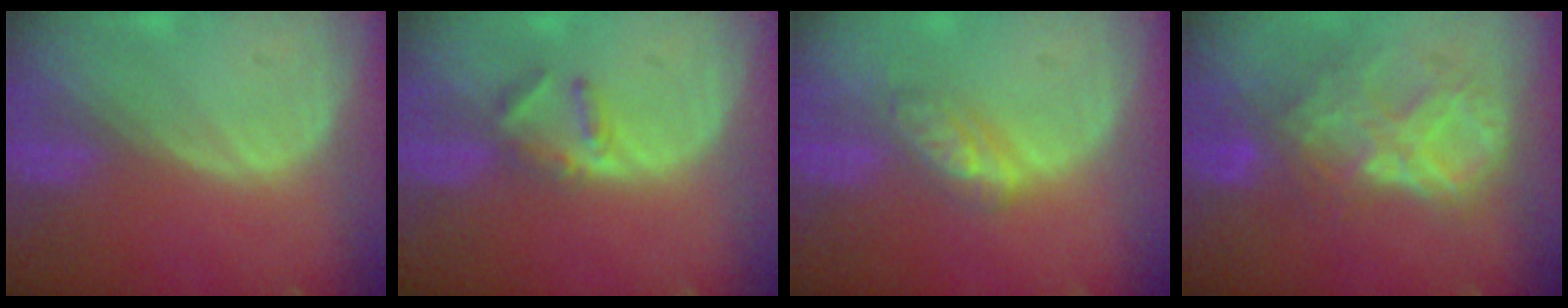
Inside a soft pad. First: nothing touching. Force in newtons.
{"total": 3.2, "press": 3.0, "slide": 1.0}
{"total": 4.7, "press": 4.4, "slide": 1.4}
{"total": 9.1, "press": 7.7, "slide": 4.8}